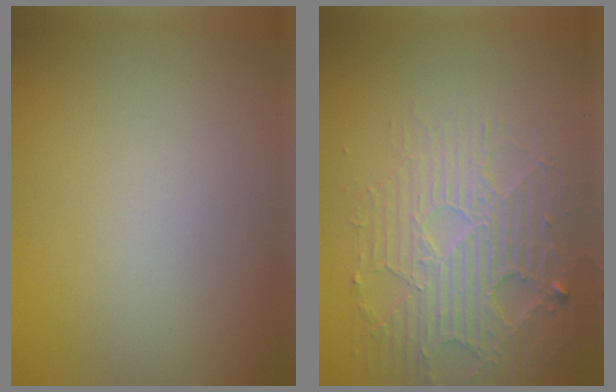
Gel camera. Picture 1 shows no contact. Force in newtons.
{"total": 4.6, "press": 4.1, "slide": 2.1}